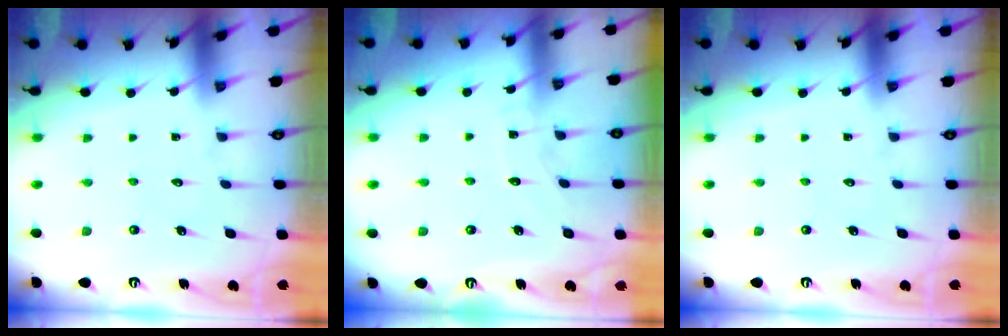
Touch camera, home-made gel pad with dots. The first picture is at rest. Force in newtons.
{"total": 5.0, "press": 5.0, "slide": 0.5}
{"total": 0.0}